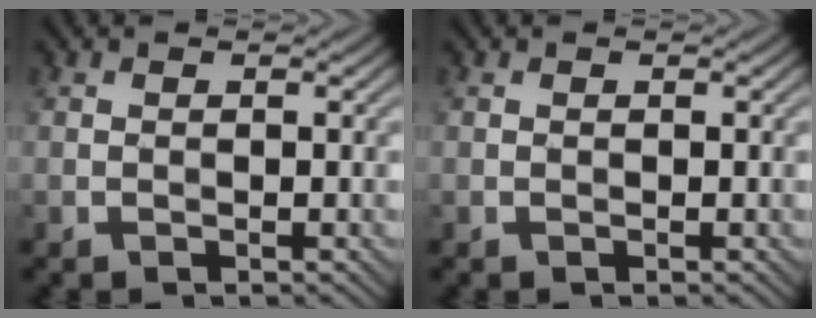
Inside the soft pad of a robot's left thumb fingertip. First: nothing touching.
{"total": 0.0}